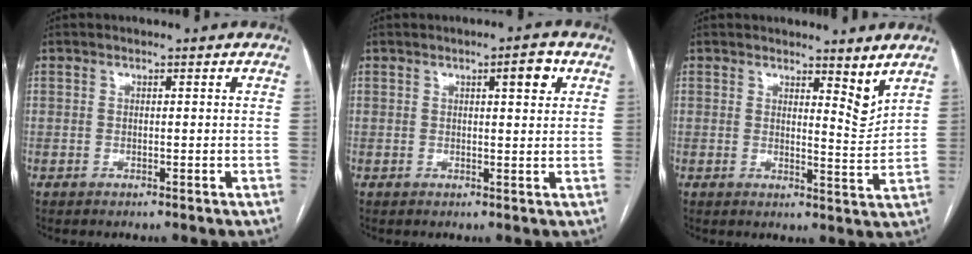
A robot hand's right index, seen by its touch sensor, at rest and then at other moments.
{"total": 3.6, "force": [1.5, 0.7, 3.2], "torque": [-0.045, 0.002, 0.021]}
{"total": 4.0, "force": [3.2, 0.7, 2.2], "torque": [-0.030, -0.026, 0.046]}